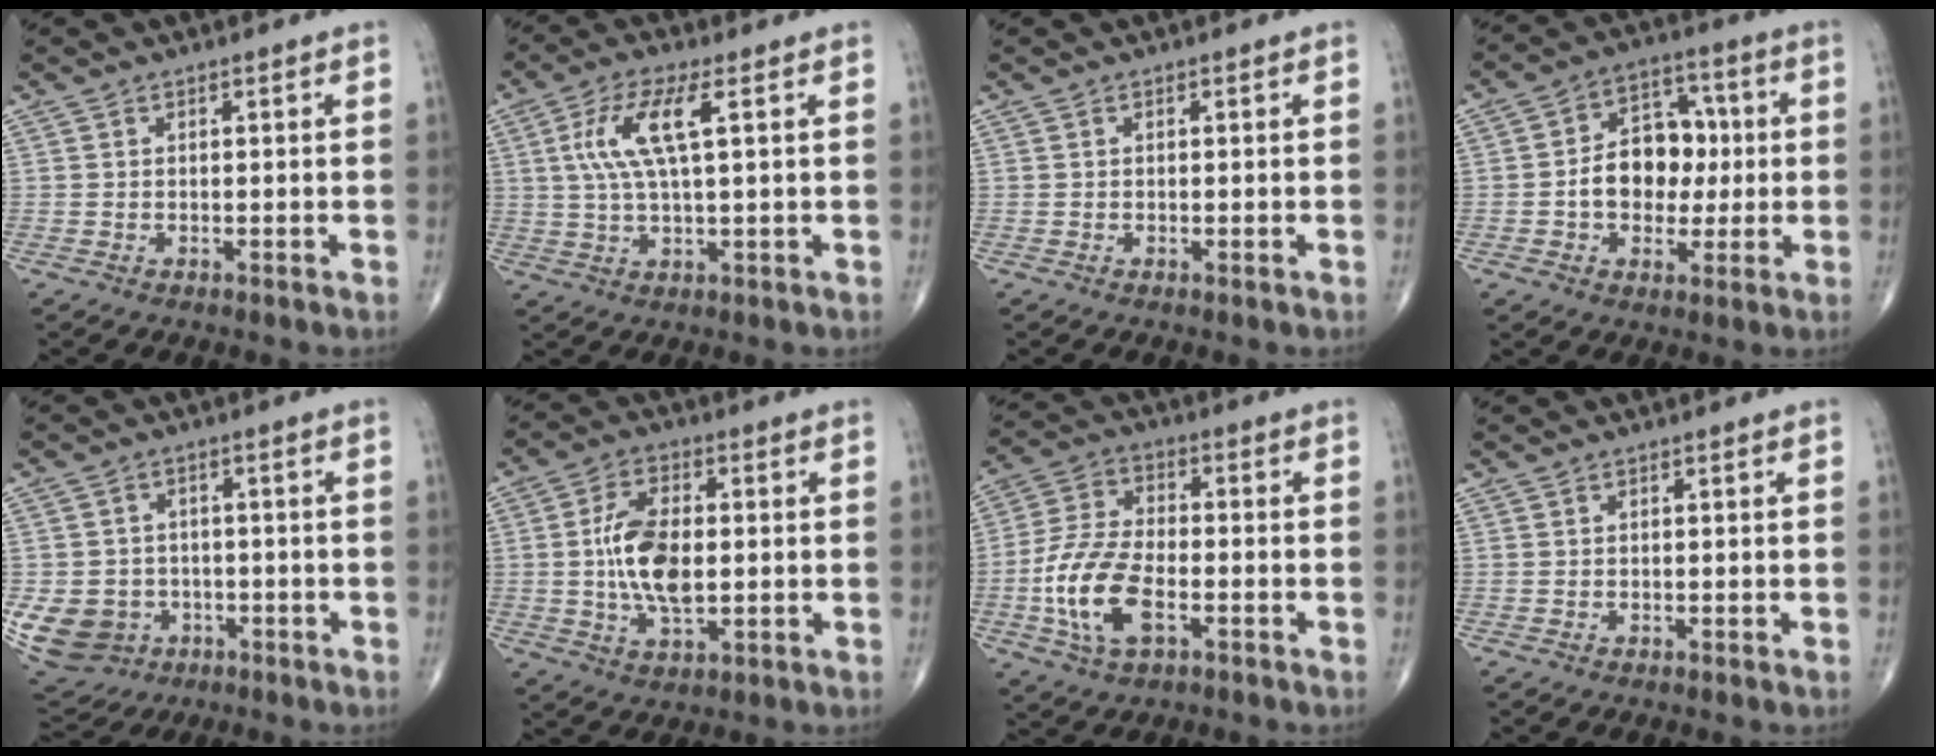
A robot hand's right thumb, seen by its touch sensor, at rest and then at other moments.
{"total": 9.4, "force": [2.4, 2.5, 8.7], "torque": [-0.197, 0.008, 0.051]}
{"total": 0.0}
{"total": 12.1, "force": [-0.4, 8.9, 8.1], "torque": [-0.082, 0.030, -0.011]}
{"total": 10.7, "force": [-2.9, 9.5, 4.1], "torque": [-0.078, 0.012, -0.034]}
{"total": 11.4, "force": [0.0, 5.8, 9.8], "torque": [-0.184, 0.001, 0.002]}
{"total": 13.1, "force": [-4.0, 6.6, 10.6], "torque": [-0.221, 0.017, -0.077]}
{"total": 0.0}